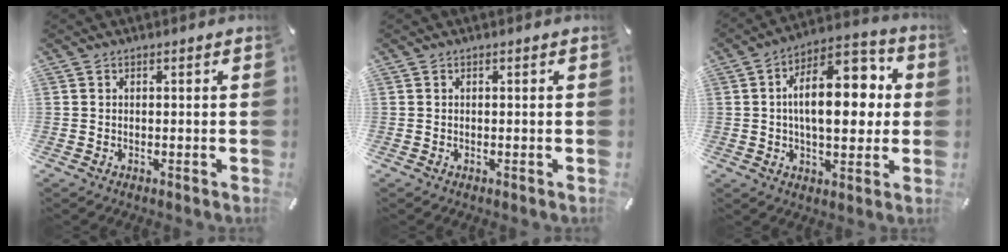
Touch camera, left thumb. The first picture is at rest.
{"total": 0.0}
{"total": 16.7, "force": [2.1, 8.9, 14.0], "torque": [-0.213, -0.005, 0.030]}